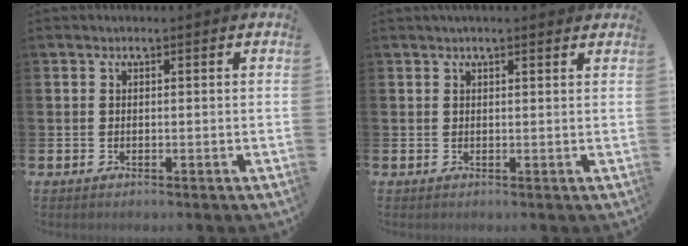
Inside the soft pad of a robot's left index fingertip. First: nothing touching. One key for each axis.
{"total": 1.1, "fx": 1.0, "fy": 0.0, "fz": 0.5, "tx": -0.004, "ty": -0.001, "tz": 0.018}